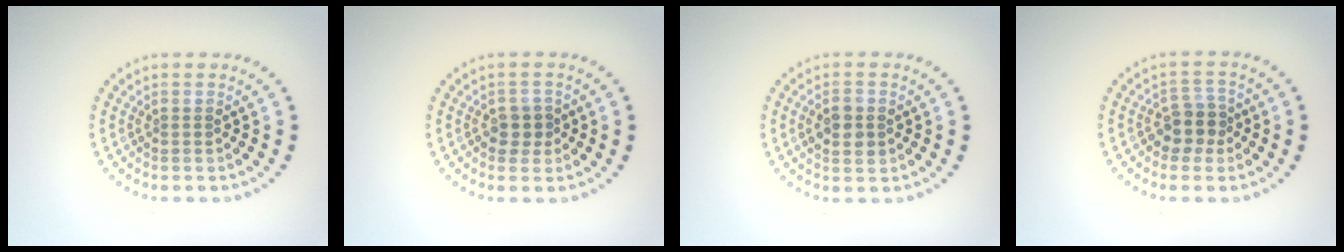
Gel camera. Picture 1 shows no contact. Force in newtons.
{"total": 1.5, "press": 1.4, "slide": 0.6}
{"total": 2.8, "press": 2.7, "slide": 0.2}
{"total": 2.6, "press": 2.3, "slide": 1.2}